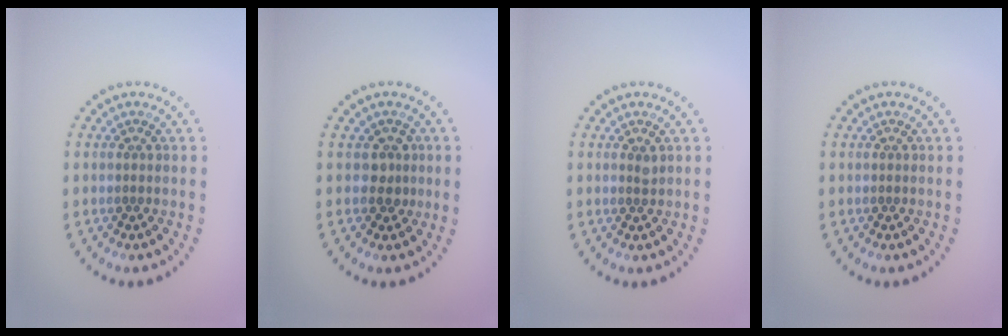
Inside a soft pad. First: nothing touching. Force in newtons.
{"total": 1.7, "press": 1.3, "slide": 1.0}
{"total": 0.6, "press": 0.5, "slide": 0.4}
{"total": 0.0}